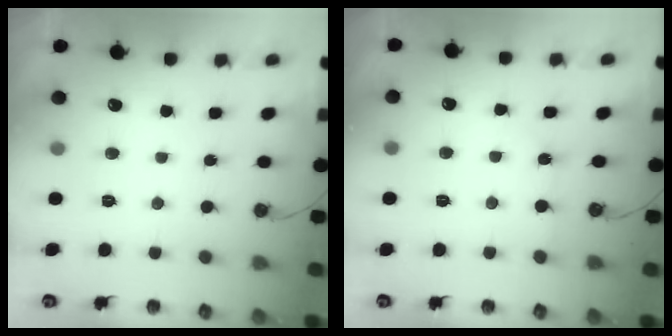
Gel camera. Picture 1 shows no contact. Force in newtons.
{"total": 3.0, "press": 3.0, "slide": 0.4}